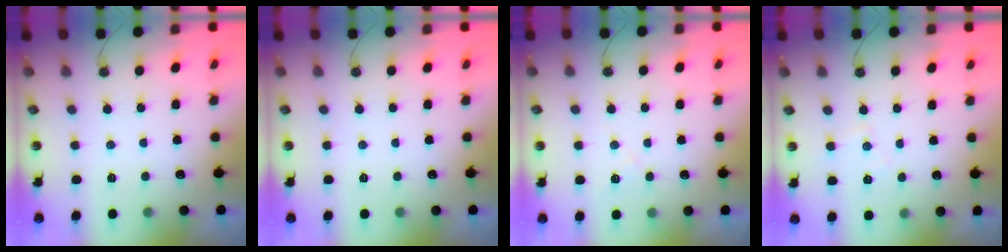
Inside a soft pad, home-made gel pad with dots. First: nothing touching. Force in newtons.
{"total": 0.0}
{"total": 8.8, "press": 8.8, "slide": 0.8}
{"total": 6.0, "press": 6.0, "slide": 0.7}